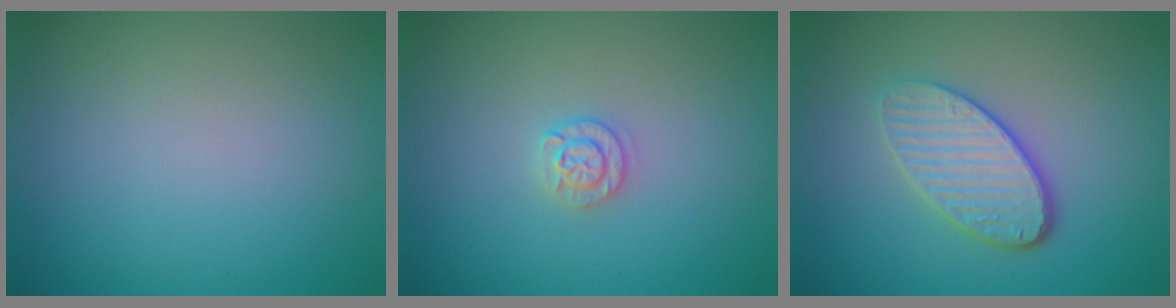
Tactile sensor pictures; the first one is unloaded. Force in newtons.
{"total": 1.7, "press": 1.7, "slide": 0.3}
{"total": 4.2, "press": 3.4, "slide": 2.6}